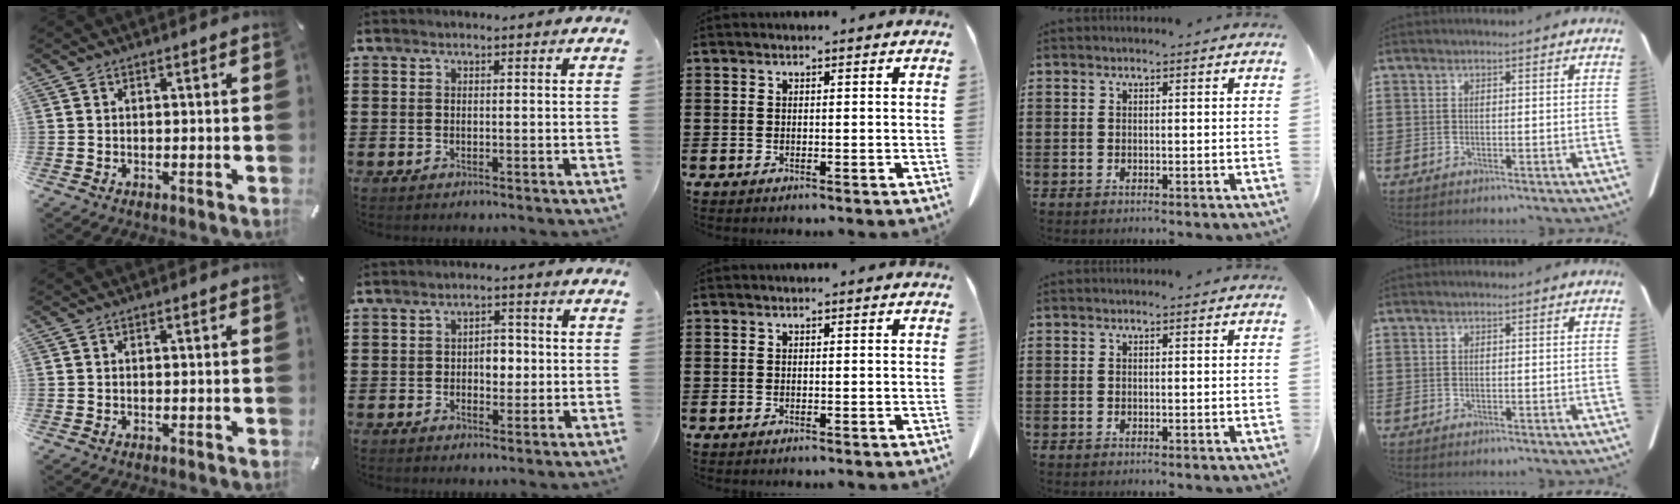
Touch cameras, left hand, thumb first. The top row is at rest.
{"index": {"total": 3.5, "force": [-0.2, 2.2, 2.7], "torque": [-0.040, 0.001, -0.010]}}